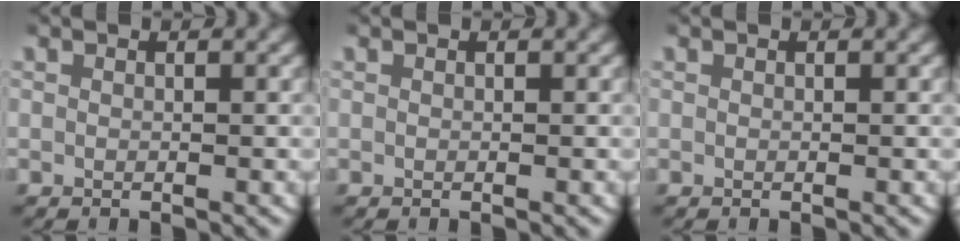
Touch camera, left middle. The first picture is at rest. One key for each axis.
{"total": 0.0}
{"total": 0.0}